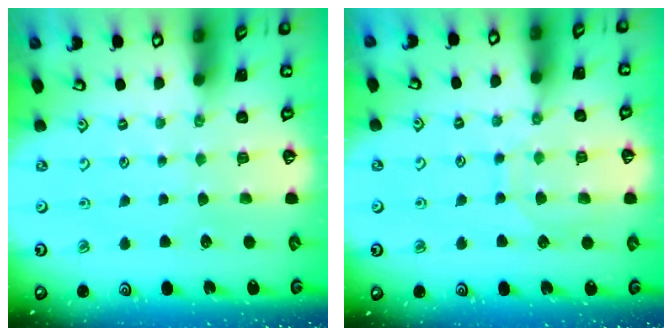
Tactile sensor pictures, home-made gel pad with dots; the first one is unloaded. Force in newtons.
{"total": 8.3, "press": 8.2, "slide": 0.8}